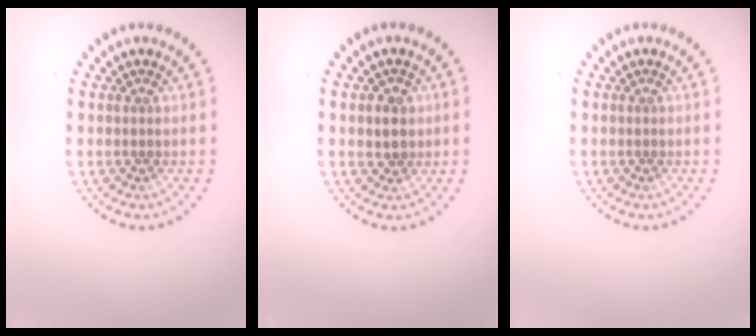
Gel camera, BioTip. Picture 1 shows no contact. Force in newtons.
{"total": 1.7, "press": 1.6, "slide": 0.5}
{"total": 0.0}